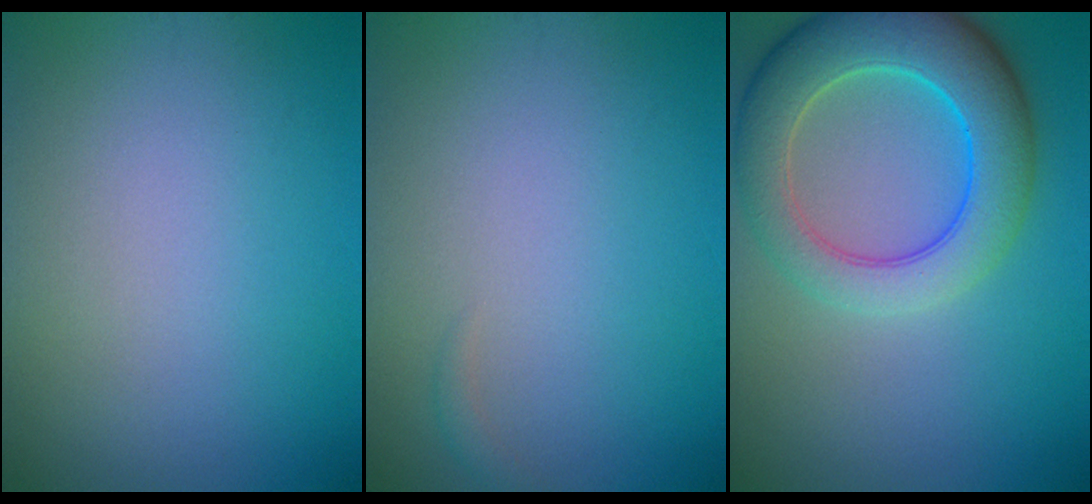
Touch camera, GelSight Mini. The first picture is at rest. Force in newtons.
{"total": 0.5, "press": 0.5, "slide": 0.0}
{"total": 7.2, "press": 7.2, "slide": 0.6}